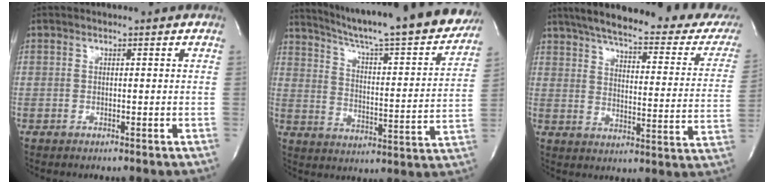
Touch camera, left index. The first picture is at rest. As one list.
[{"total": 27.3, "force": [24.2, 2.2, 12.5], "torque": [-0.195, -0.065, 0.315]}, {"total": 28.7, "force": [24.5, 5.1, 14.1], "torque": [-0.212, -0.051, 0.292]}]